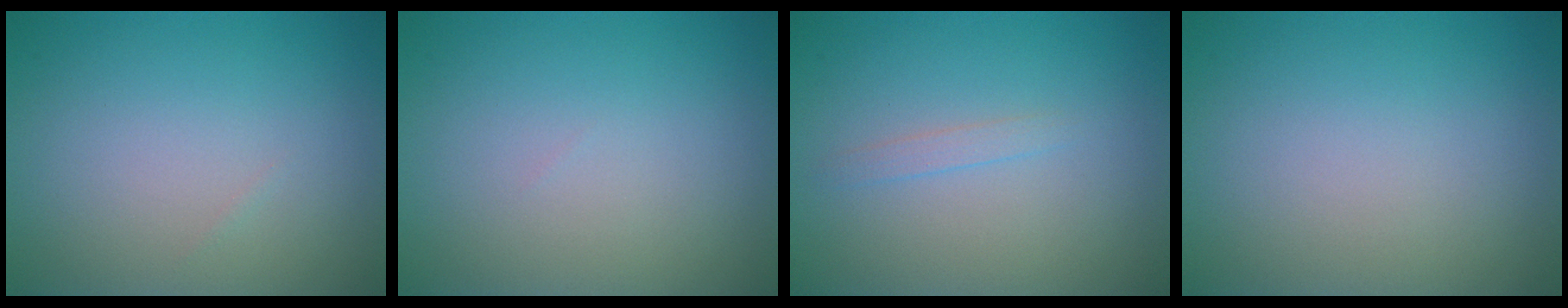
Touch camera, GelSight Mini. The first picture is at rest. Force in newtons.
{"total": 0.0}
{"total": 0.8, "press": 0.8, "slide": 0.1}
{"total": 0.0}